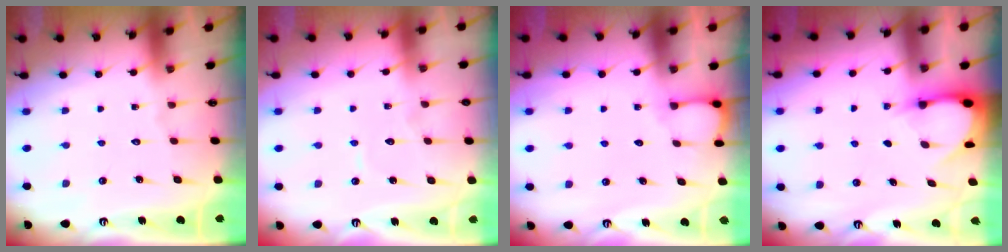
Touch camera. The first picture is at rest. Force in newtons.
{"total": 3.9, "press": 3.9, "slide": 0.4}
{"total": 2.7, "press": 2.7, "slide": 0.3}
{"total": 3.2, "press": 3.2, "slide": 0.4}